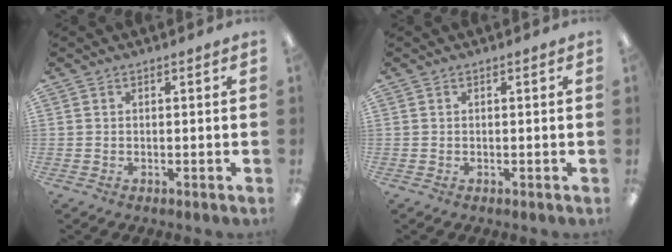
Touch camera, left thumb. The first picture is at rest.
{"total": 0.0}